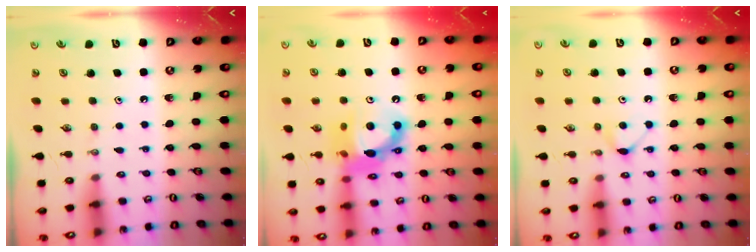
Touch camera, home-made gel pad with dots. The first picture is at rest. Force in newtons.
{"total": 13.4, "press": 13.3, "slide": 1.9}
{"total": 4.6, "press": 4.5, "slide": 0.5}